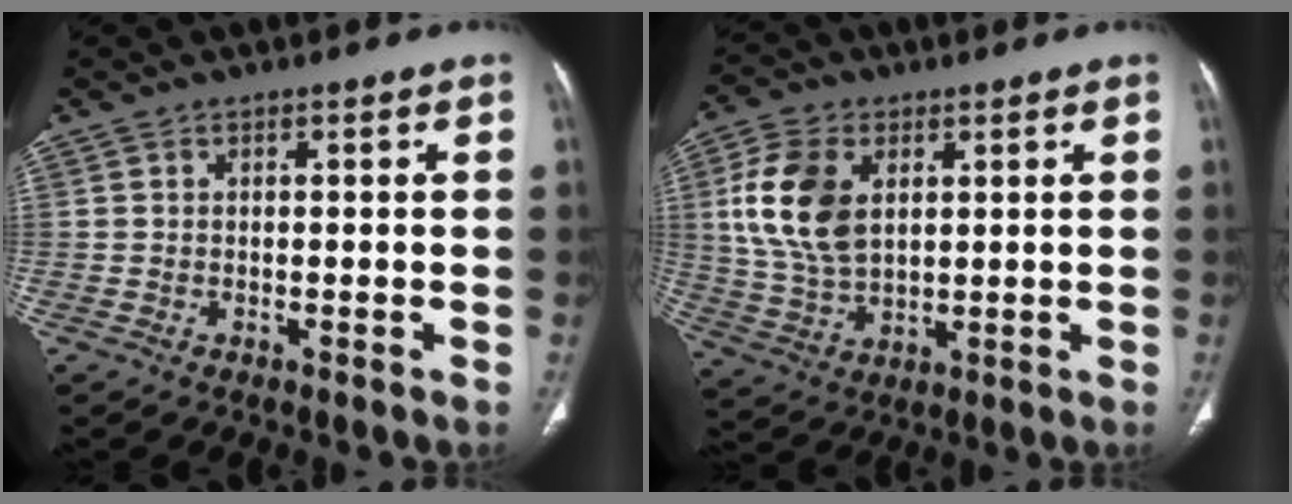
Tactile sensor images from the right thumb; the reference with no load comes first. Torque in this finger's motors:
{"motor_torque": [0.74, 1.45, 1.50, 0.25, 0.18]}